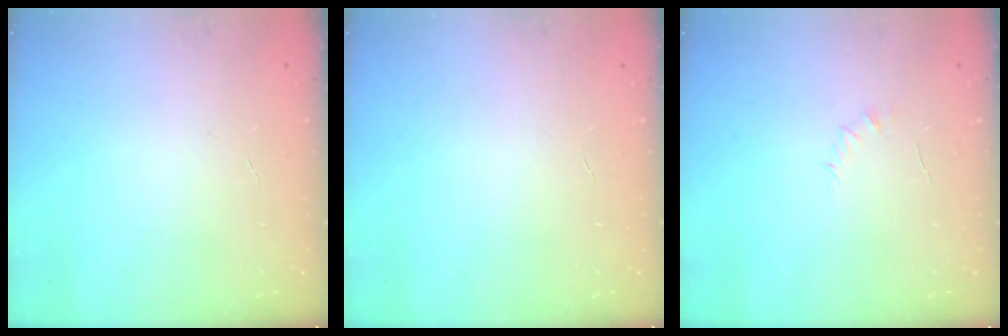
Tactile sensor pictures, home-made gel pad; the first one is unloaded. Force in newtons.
{"total": 0.0}
{"total": 3.8, "press": 3.6, "slide": 1.1}